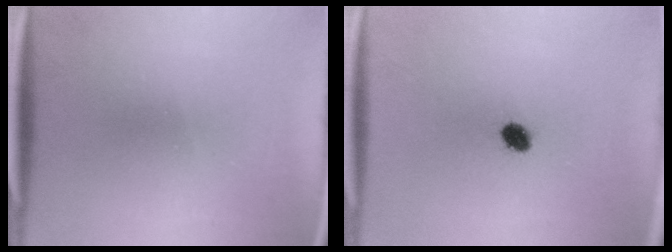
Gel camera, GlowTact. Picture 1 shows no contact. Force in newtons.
{"total": 3.5}